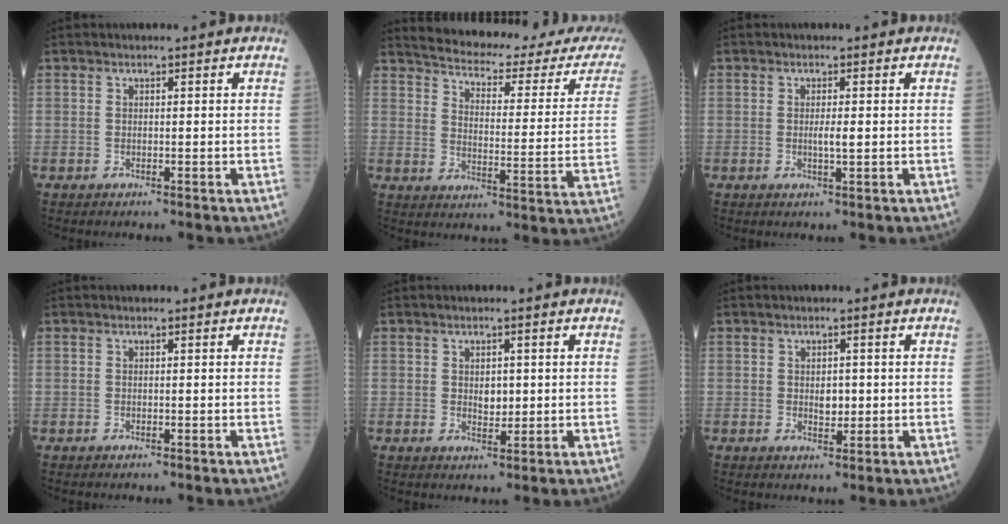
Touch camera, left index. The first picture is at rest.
{"total": 24.3, "force": [22.1, 3.0, 9.5], "torque": [-0.135, -0.066, 0.264]}
{"total": 1.6, "force": [0.0, 0.1, 1.6], "torque": [-0.032, -0.002, 0.001]}
{"total": 0.0}
{"total": 2.2, "force": [0.4, 1.4, 1.7], "torque": [-0.031, -0.002, 0.010]}
{"total": 2.1, "force": [0.1, 1.2, 1.7], "torque": [-0.028, -0.002, 0.005]}